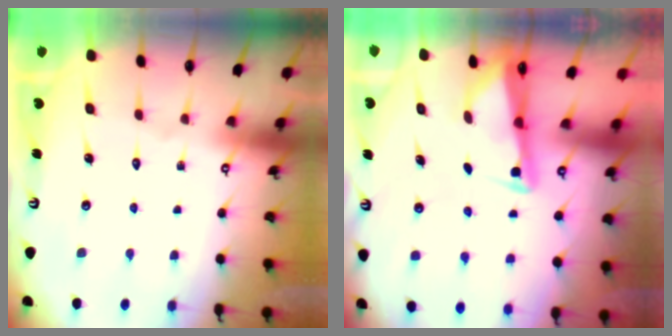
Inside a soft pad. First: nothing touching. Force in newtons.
{"total": 2.7, "press": 2.6, "slide": 0.2}